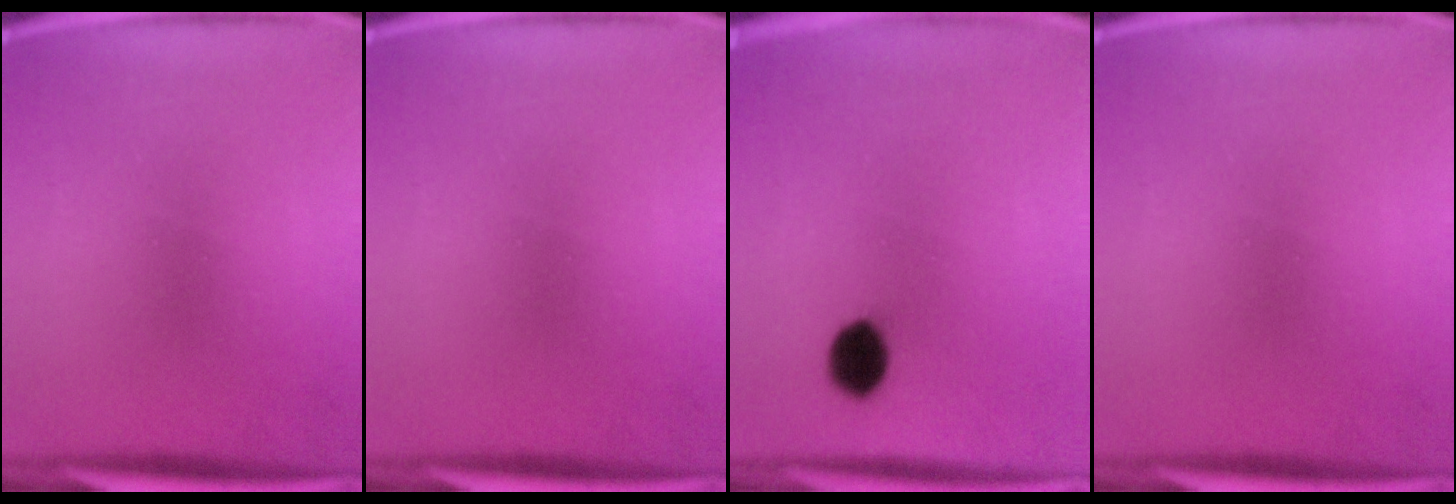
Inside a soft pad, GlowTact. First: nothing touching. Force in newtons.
{"total": 0.0}
{"total": 6.0}
{"total": 0.0}